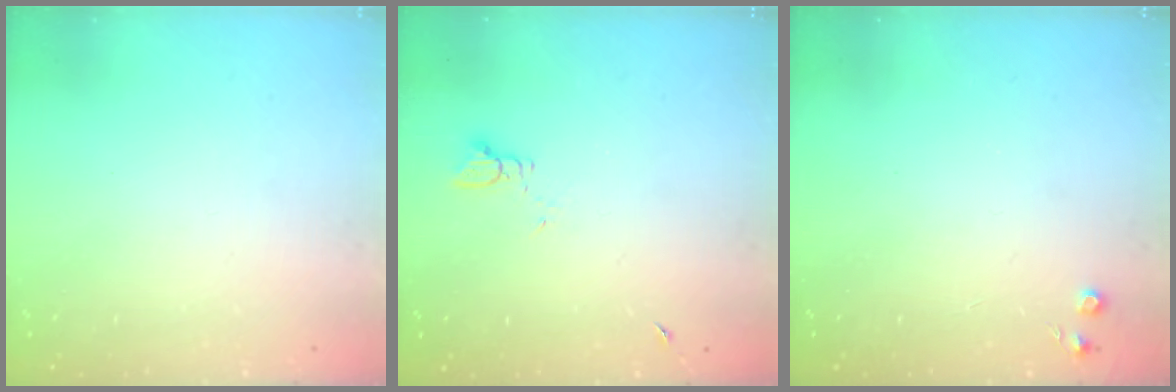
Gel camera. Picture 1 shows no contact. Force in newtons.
{"total": 2.0, "press": 2.0, "slide": 0.3}
{"total": 3.5, "press": 3.4, "slide": 0.6}